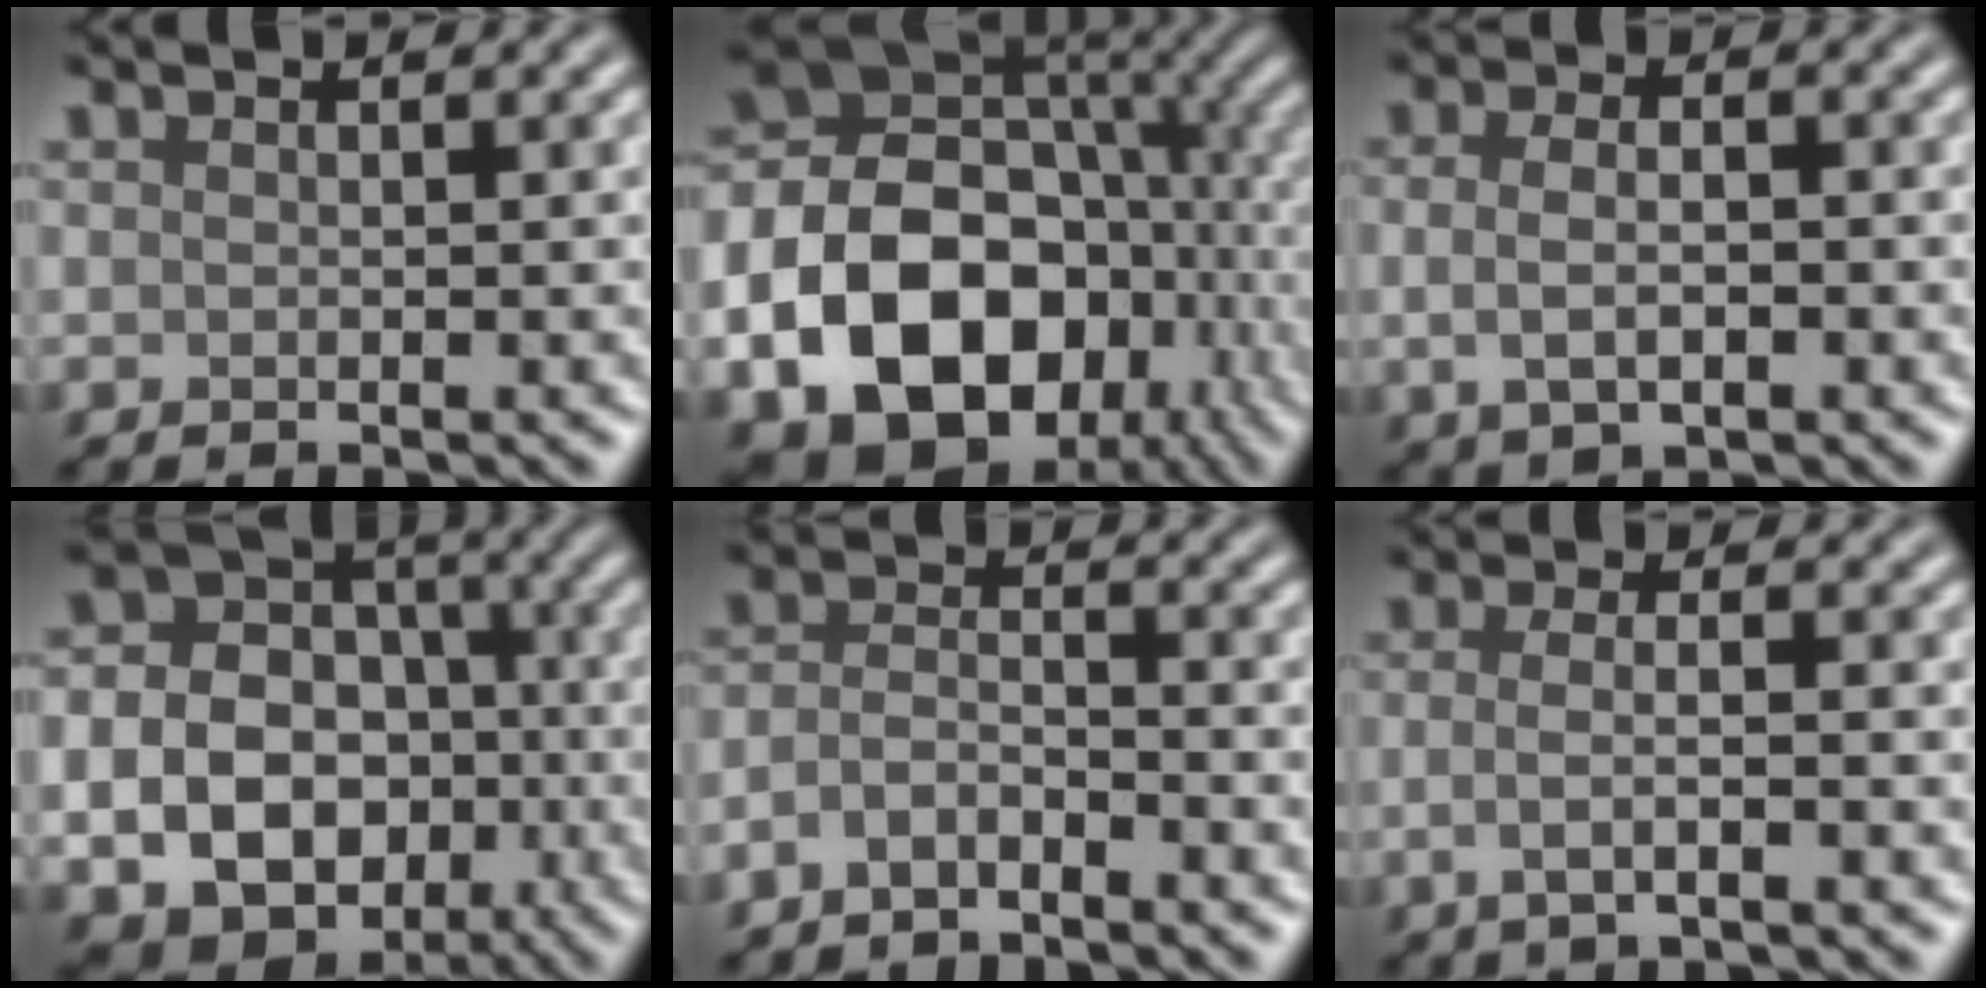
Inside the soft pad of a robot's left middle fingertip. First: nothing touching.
{"total": 20.8, "force": [-5.7, 15.7, 12.5], "torque": [-0.246, -0.030, -0.092]}
{"total": 3.5, "force": [-0.4, 1.9, 2.9], "torque": [-0.055, -0.004, -0.004]}
{"total": 15.7, "force": [-4.4, 13.2, 7.2], "torque": [-0.133, -0.043, -0.077]}
{"total": 2.5, "force": [-1.8, 1.0, 1.4], "torque": [-0.032, 0.004, -0.043]}
{"total": 2.8, "force": [-0.6, 1.0, 2.6], "torque": [-0.046, -0.005, -0.016]}